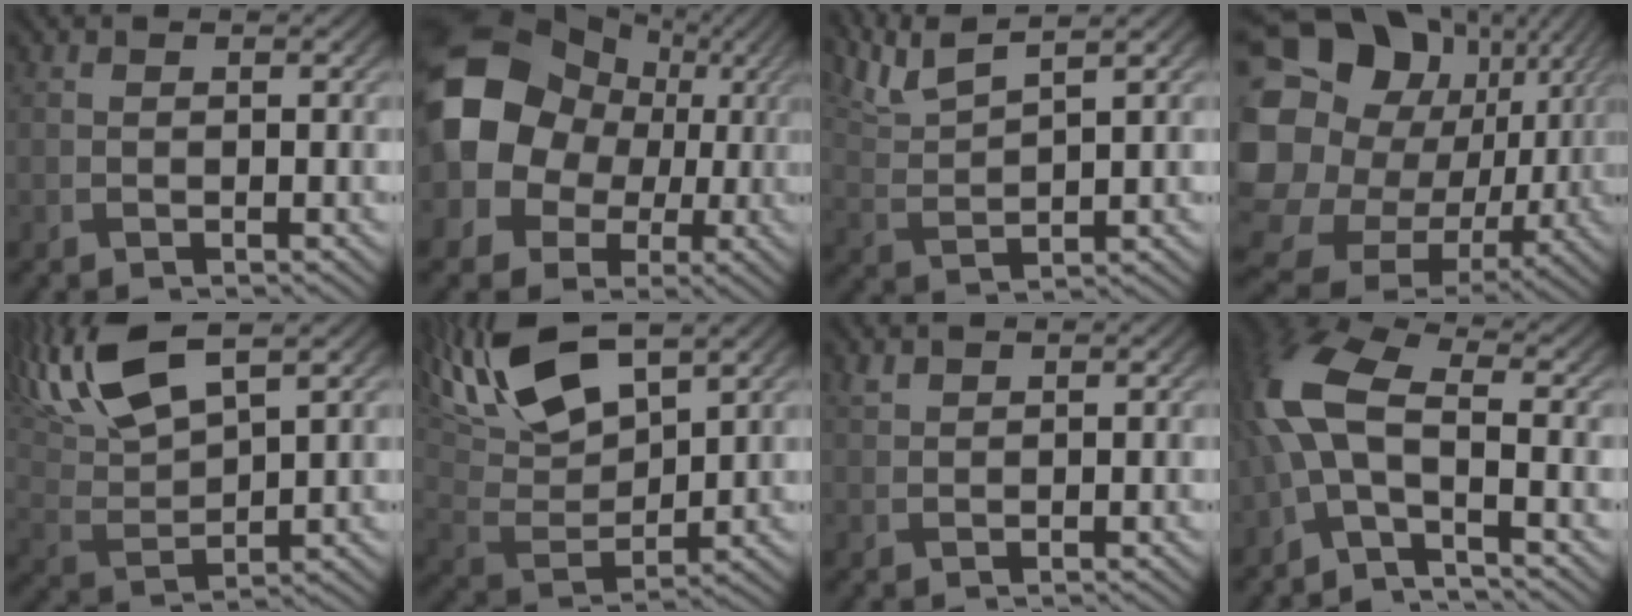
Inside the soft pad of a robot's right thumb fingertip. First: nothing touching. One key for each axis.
{"total": 15.7, "fx": 1.2, "fy": 13.1, "fz": 8.4, "tx": -0.183, "ty": -0.015, "tz": 0.018}
{"total": 6.5, "fx": 5.1, "fy": 1.1, "fz": 3.9, "tx": -0.093, "ty": 0.017, "tz": 0.107}
{"total": 22.2, "fx": 0.9, "fy": 18.4, "fz": 12.4, "tx": -0.289, "ty": -0.032, "tz": 0.028}
{"total": 12.3, "fx": 7.5, "fy": 3.9, "fz": 8.9, "tx": -0.222, "ty": 0.022, "tz": 0.144}
{"total": 15.5, "fx": 9.6, "fy": 6.1, "fz": 10.5, "tx": -0.244, "ty": 0.025, "tz": 0.171}
{"total": 0.8, "fx": 0.7, "fy": 0.3, "fz": 0.3, "tx": -0.016, "ty": -0.001, "tz": 0.018}
{"total": 9.3, "fx": -2.1, "fy": 3.8, "fz": 8.2, "tx": -0.199, "ty": 0.011, "tz": -0.064}